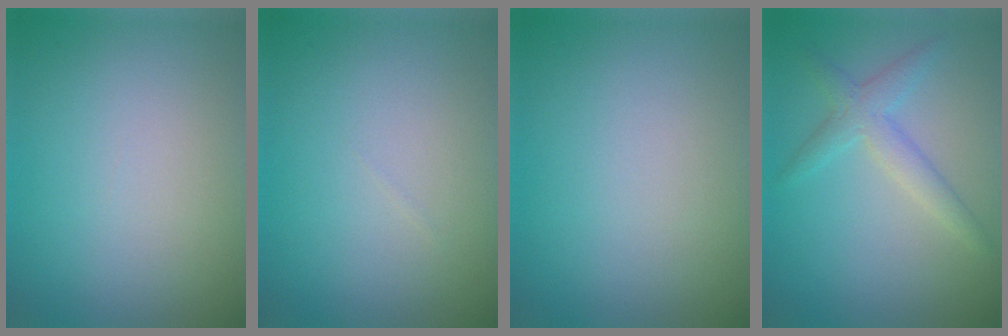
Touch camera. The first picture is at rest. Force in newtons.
{"total": 0.0}
{"total": 0.0}
{"total": 2.6, "press": 2.6, "slide": 0.1}